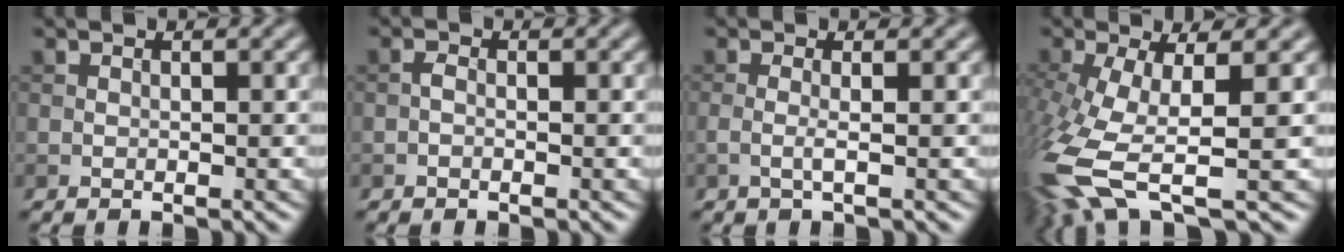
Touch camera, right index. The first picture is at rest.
{"total": 0.7, "force": [-0.4, 0.3, 0.5], "torque": [-0.012, 0.000, -0.010]}
{"total": 1.4, "force": [-0.2, 0.3, 1.4], "torque": [-0.027, -0.004, -0.008]}
{"total": 9.5, "force": [-3.2, 3.3, 8.3], "torque": [-0.196, -0.019, -0.061]}